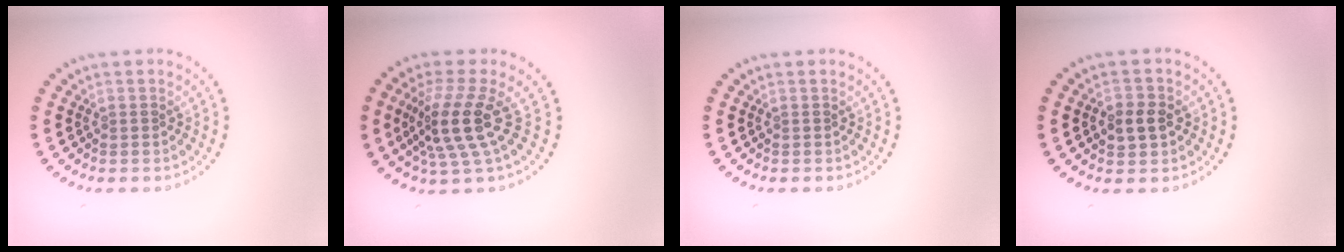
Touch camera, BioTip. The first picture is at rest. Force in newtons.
{"total": 4.5, "press": 3.3, "slide": 3.0}
{"total": 0.0}
{"total": 2.4, "press": 2.4, "slide": 0.3}